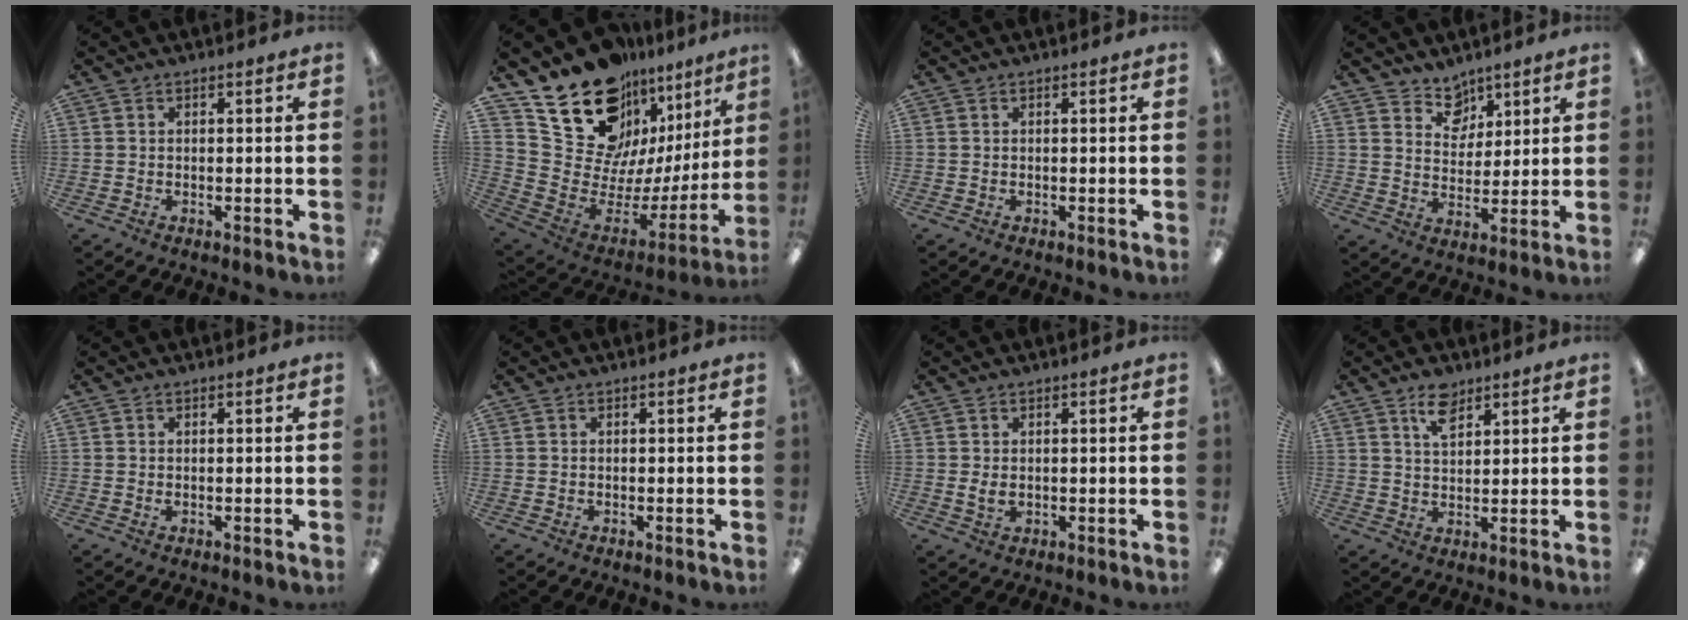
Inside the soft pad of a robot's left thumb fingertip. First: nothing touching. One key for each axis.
{"total": 20.0, "fx": 14.8, "fy": 11.2, "fz": 7.3, "tx": -0.116, "ty": -0.123, "tz": 0.286}
{"total": 0.0}
{"total": 7.4, "fx": 5.7, "fy": 4.7, "fz": 0.7, "tx": -0.011, "ty": -0.039, "tz": 0.106}
{"total": 0.5, "fx": 0.3, "fy": 0.3, "fz": 0.4, "tx": 0.000, "ty": -0.002, "tz": 0.003}
{"total": 0.0}
{"total": 2.4, "fx": 0.2, "fy": 1.6, "fz": 1.8, "tx": -0.027, "ty": 0.000, "tz": 0.002}
{"total": 6.0, "fx": 4.1, "fy": 3.0, "fz": 3.3, "tx": -0.049, "ty": -0.012, "tz": 0.070}